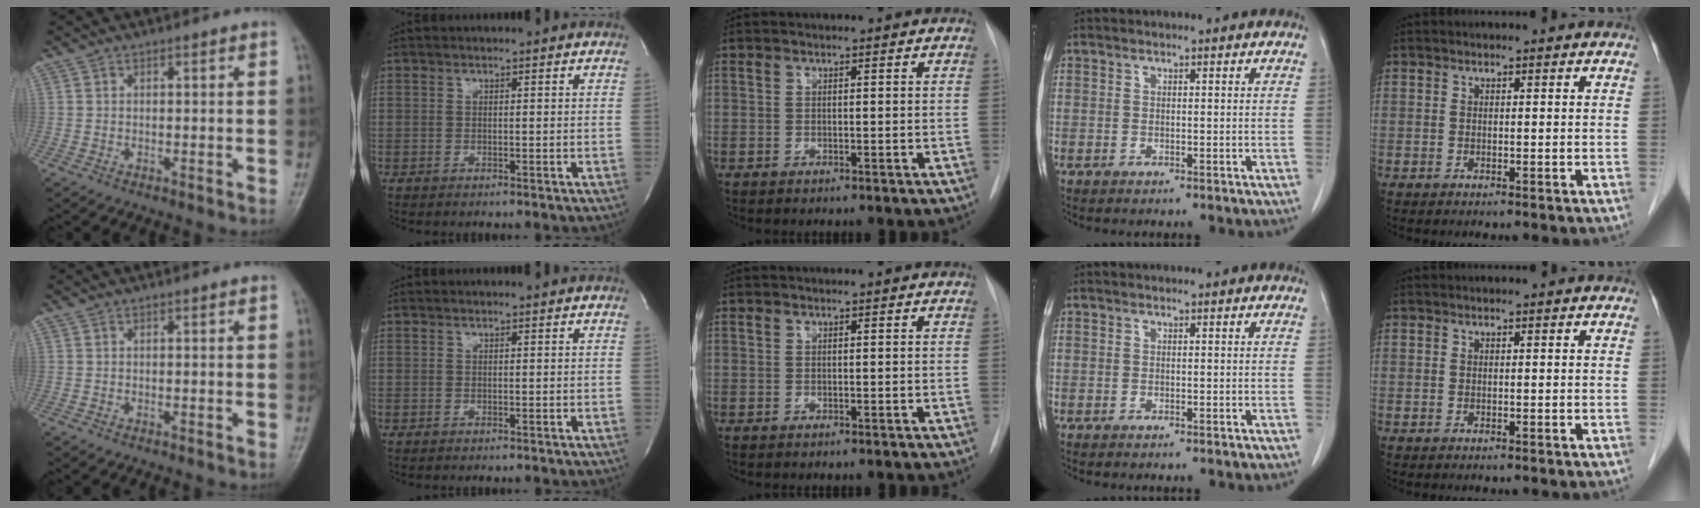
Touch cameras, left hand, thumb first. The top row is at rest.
{}